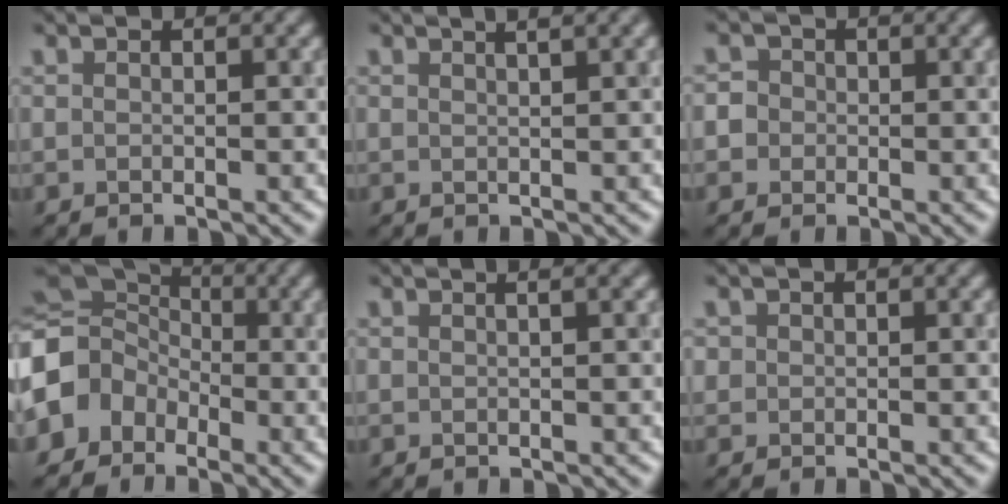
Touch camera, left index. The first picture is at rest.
{"total": 4.3, "force": [2.5, 1.5, 3.1], "torque": [-0.019, 0.029, 0.011]}
{"total": 3.4, "force": [-0.2, 3.3, 0.9], "torque": [0.012, 0.025, -0.032]}
{"total": 8.1, "force": [-1.9, 7.1, 3.4], "torque": [-0.063, 0.002, -0.059]}
{"total": 1.8, "force": [0.8, 0.6, 1.5], "torque": [-0.008, 0.009, -0.002]}
{"total": 0.6, "force": [0.1, 0.6, -0.1], "torque": [0.007, -0.001, -0.001]}